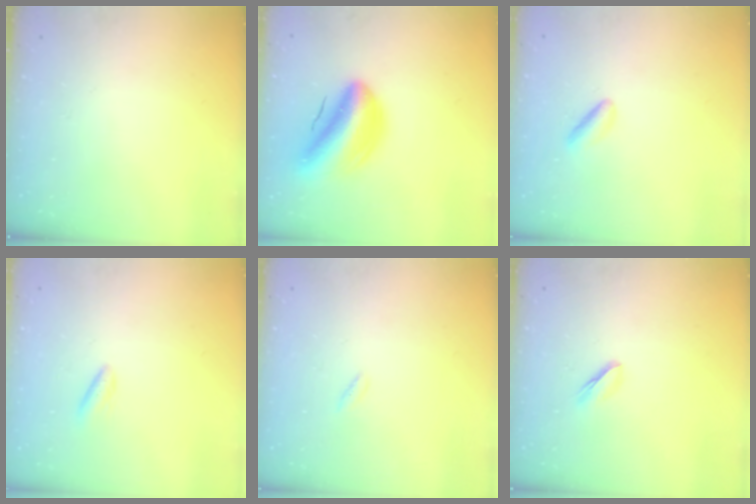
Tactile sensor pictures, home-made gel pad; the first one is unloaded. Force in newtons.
{"total": 13.7, "press": 13.1, "slide": 3.8}
{"total": 2.3, "press": 2.1, "slide": 0.9}
{"total": 2.0, "press": 1.8, "slide": 1.0}
{"total": 0.8, "press": 0.7, "slide": 0.5}
{"total": 2.3, "press": 2.2, "slide": 0.8}